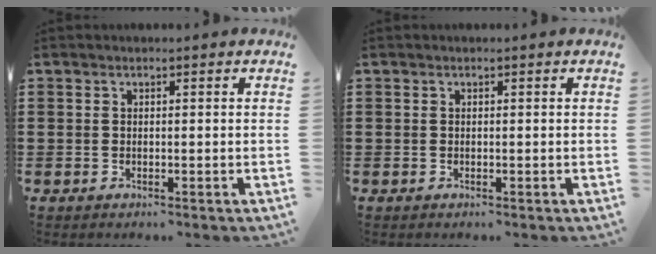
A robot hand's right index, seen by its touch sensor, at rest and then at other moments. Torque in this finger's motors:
{"motor_torque": [0.93, 1.20, 0.00, 0.01]}